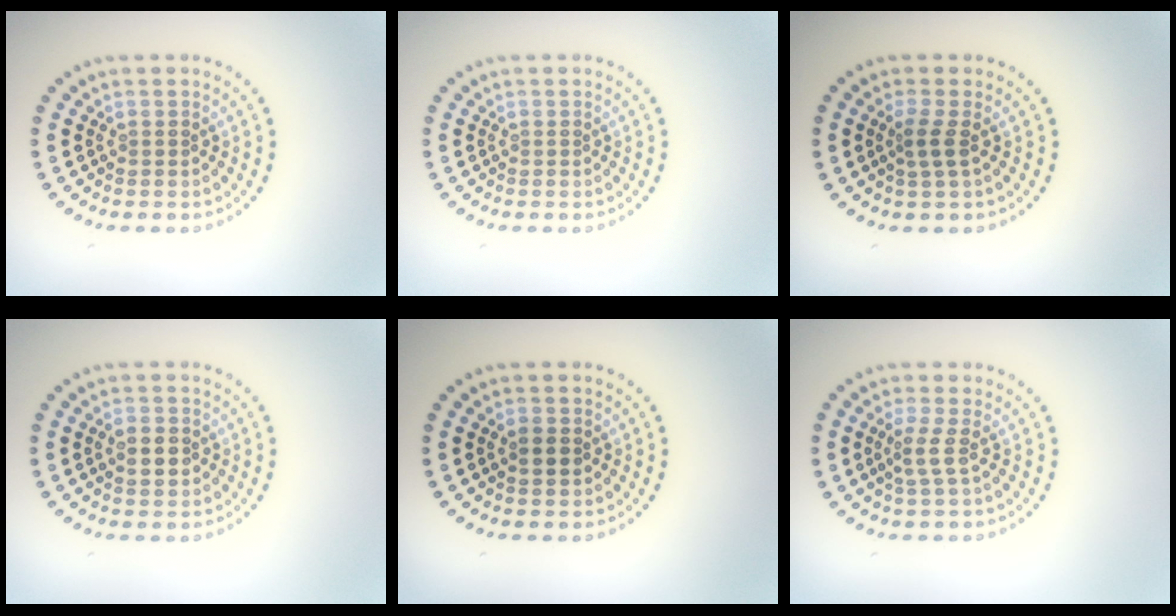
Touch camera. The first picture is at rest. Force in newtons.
{"total": 0.0}
{"total": 1.6, "press": 1.2, "slide": 1.0}
{"total": 2.5, "press": 2.5, "slide": 0.1}
{"total": 2.0, "press": 2.0, "slide": 0.0}
{"total": 1.7, "press": 1.3, "slide": 1.2}